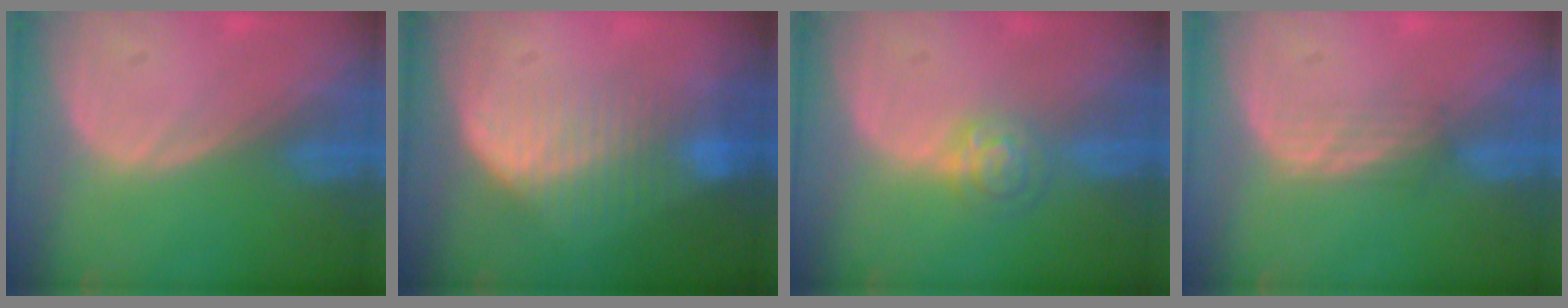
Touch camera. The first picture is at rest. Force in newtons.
{"total": 7.2, "press": 6.7, "slide": 2.9}
{"total": 4.1, "press": 3.7, "slide": 1.7}
{"total": 2.2, "press": 2.2, "slide": 0.4}